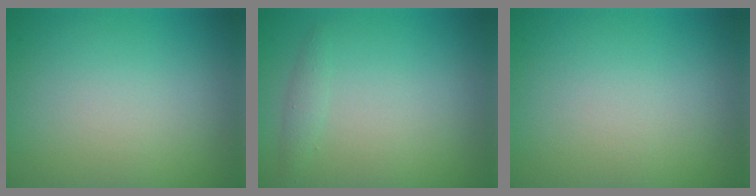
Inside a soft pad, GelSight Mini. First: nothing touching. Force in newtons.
{"total": 1.0, "press": 1.0, "slide": 0.0}
{"total": 0.0}